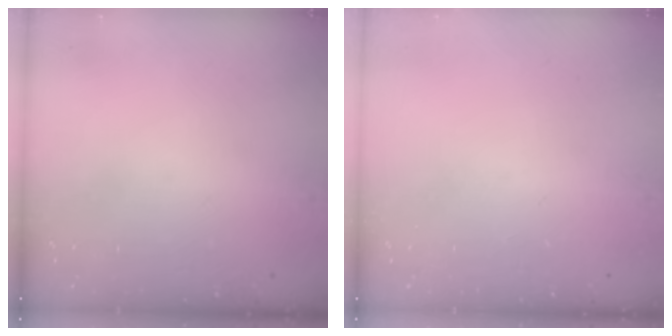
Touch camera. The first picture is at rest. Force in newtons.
{"total": 0.0}